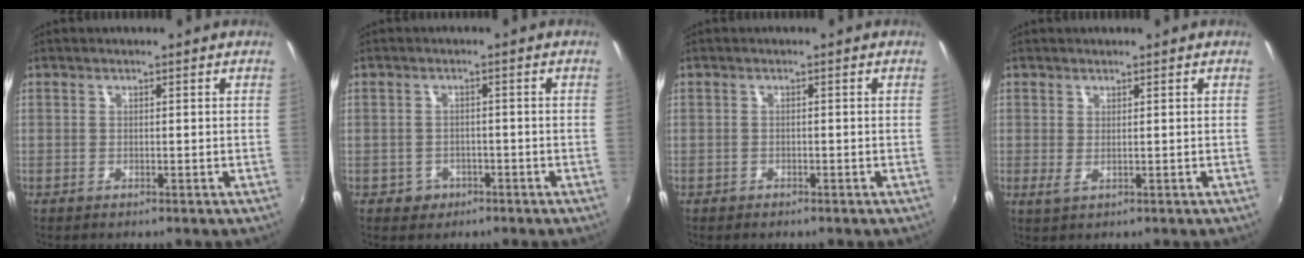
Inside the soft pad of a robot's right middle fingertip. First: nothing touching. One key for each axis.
{"total": 3.6, "fx": -1.7, "fy": 3.1, "fz": 0.7, "tx": -0.024, "ty": 0.002, "tz": -0.022}
{"total": 1.2, "fx": -0.9, "fy": 0.7, "fz": 0.3, "tx": -0.011, "ty": -0.002, "tz": -0.014}
{"total": 1.6, "fx": 0.7, "fy": 0.2, "fz": 1.5, "tx": -0.027, "ty": -0.003, "tz": 0.012}